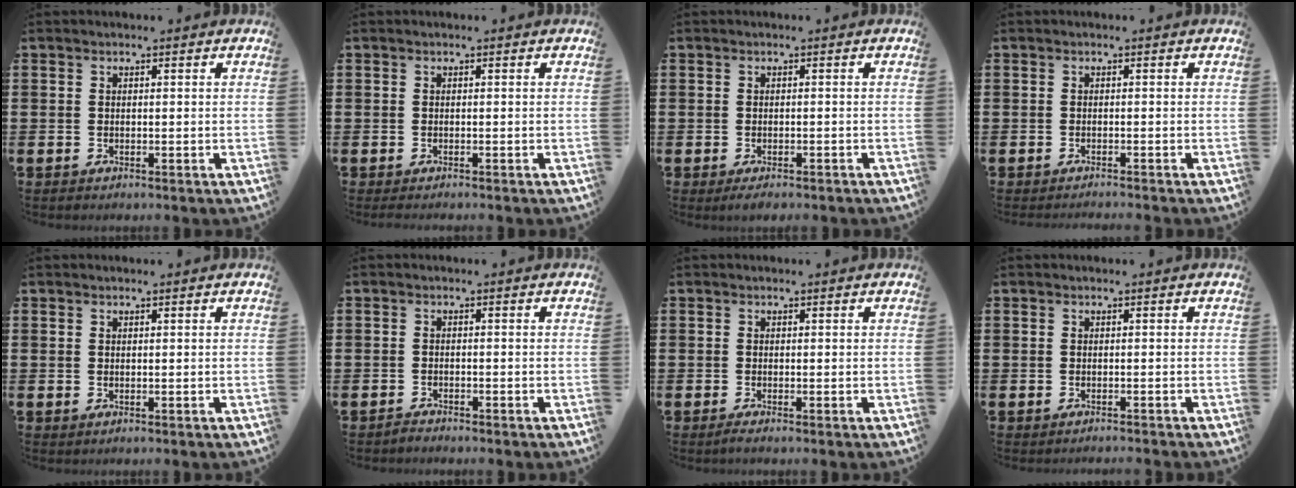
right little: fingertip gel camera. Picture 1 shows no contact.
{"total": 0.7, "force": [-0.7, 0.0, 0.2], "torque": [-0.004, -0.004, -0.014]}
{"total": 1.3, "force": [-1.1, 0.1, 0.6], "torque": [-0.011, 0.000, -0.021]}
{"total": 0.9, "force": [-0.9, -0.2, 0.0], "torque": [0.001, 0.000, -0.019]}
{"total": 0.0}
{"total": 0.8, "force": [-0.8, -0.1, -0.1], "torque": [0.001, 0.003, -0.016]}
{"total": 0.7, "force": [-0.5, 0.0, 0.5], "torque": [-0.008, -0.003, -0.010]}
{"total": 0.7, "force": [-0.7, -0.2, 0.0], "torque": [0.001, 0.000, -0.014]}